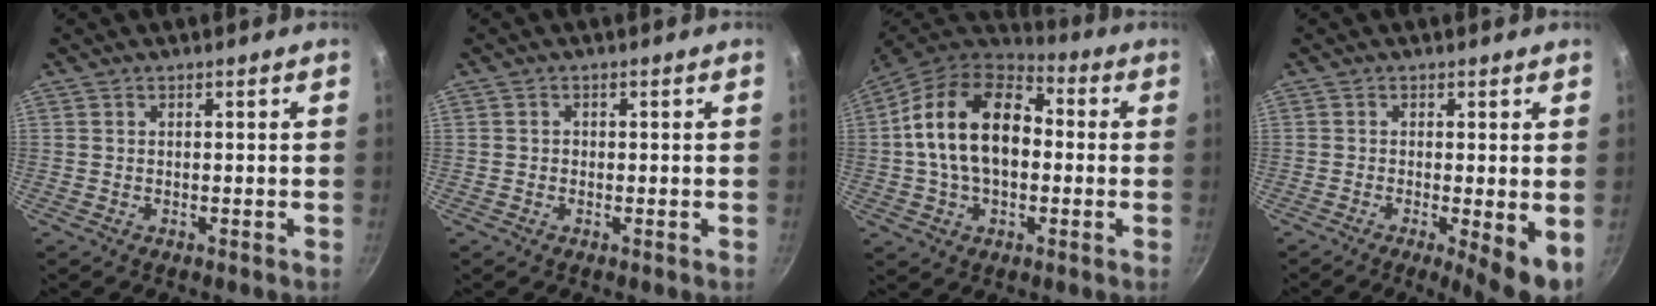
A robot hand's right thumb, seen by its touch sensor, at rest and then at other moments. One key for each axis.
{"total": 0.7, "fx": -0.2, "fy": 0.7, "fz": 0.2, "tx": 0.000, "ty": 0.002, "tz": -0.005}
{"total": 18.7, "fx": 0.8, "fy": 12.1, "fz": 14.2, "tx": -0.224, "ty": 0.032, "tz": -0.003}
{"total": 6.4, "fx": -1.3, "fy": 1.3, "fz": 6.1, "tx": -0.085, "ty": -0.011, "tz": -0.015}